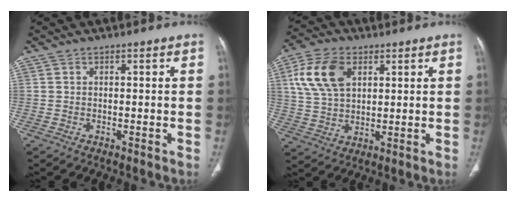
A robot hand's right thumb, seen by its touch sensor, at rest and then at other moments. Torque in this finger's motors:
{"motor_torque": [-0.40, 0.99, 0.87, 0.00, 0.13]}